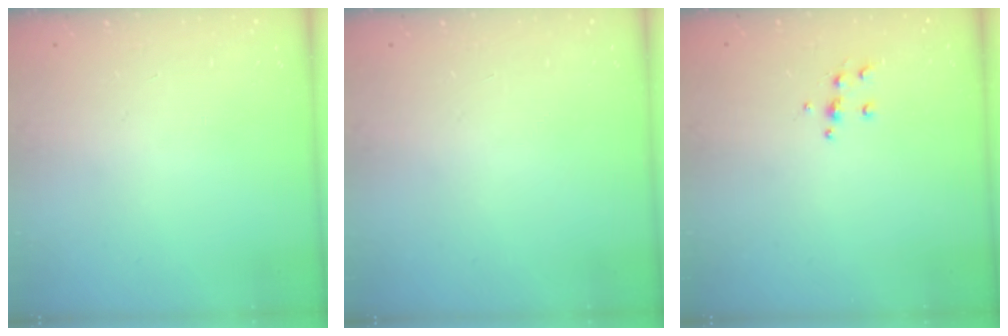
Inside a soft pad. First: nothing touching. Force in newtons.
{"total": 0.0}
{"total": 5.2, "press": 5.0, "slide": 1.1}